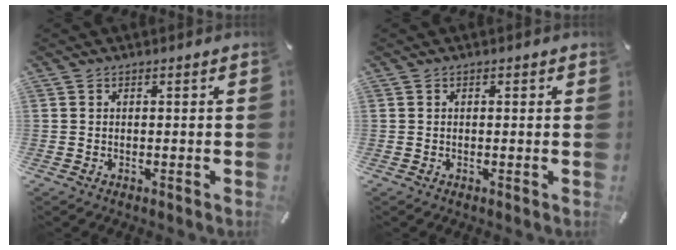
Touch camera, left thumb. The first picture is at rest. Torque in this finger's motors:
{"motor_torque": [0.05, -0.26, 0.02, 0.06, -0.02]}